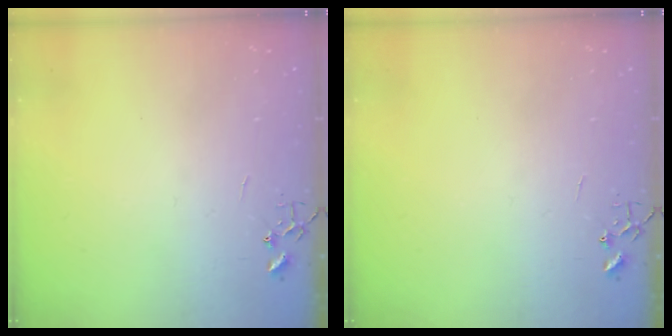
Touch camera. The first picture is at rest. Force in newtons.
{"total": 0.0}